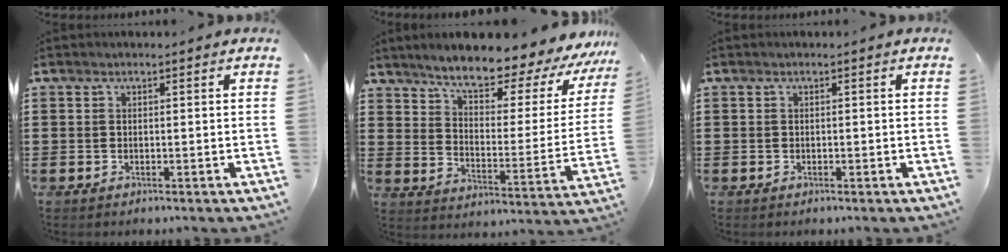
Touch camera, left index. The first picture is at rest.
{"total": 8.4, "force": [7.0, 1.9, 4.2], "torque": [-0.089, -0.052, 0.110]}
{"total": 0.0}